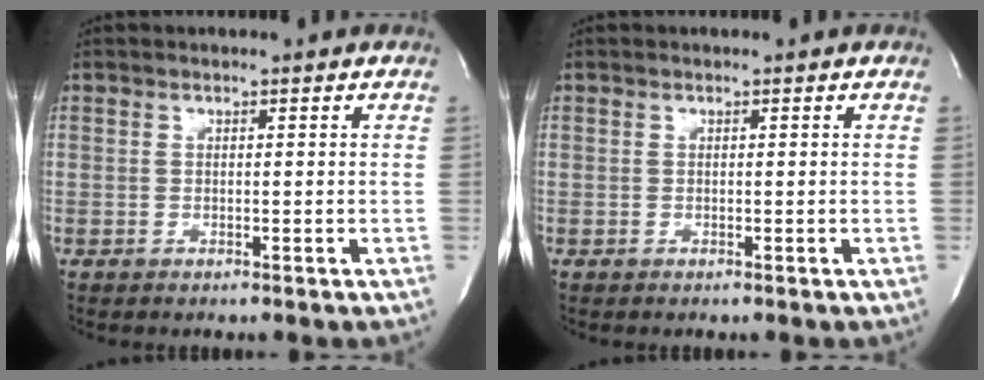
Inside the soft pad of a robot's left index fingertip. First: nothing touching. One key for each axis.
{"total": 0.0}